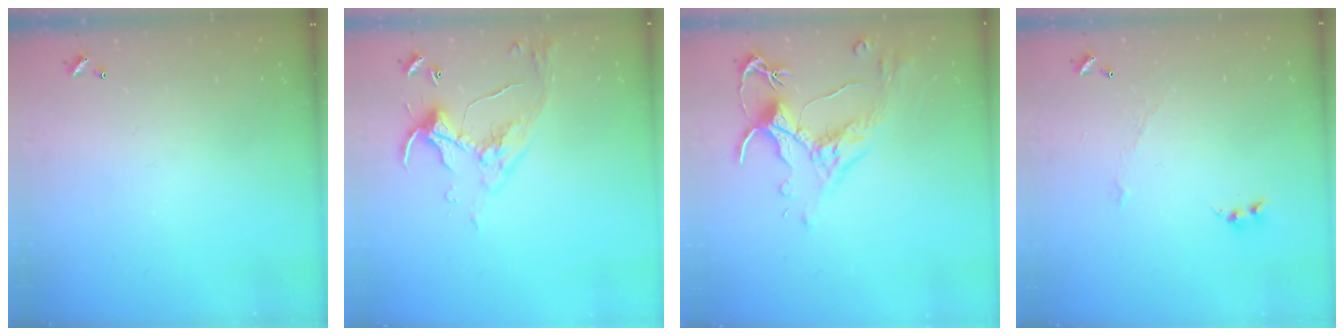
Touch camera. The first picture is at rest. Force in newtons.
{"total": 6.2, "press": 6.2, "slide": 0.7}
{"total": 2.5, "press": 2.2, "slide": 1.3}
{"total": 1.9, "press": 1.8, "slide": 0.4}